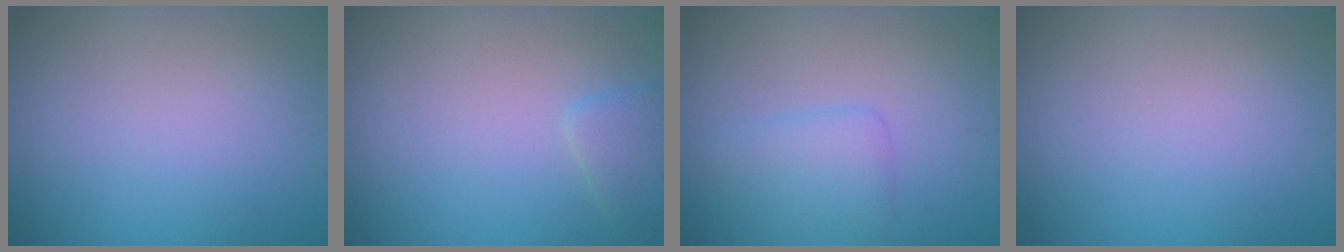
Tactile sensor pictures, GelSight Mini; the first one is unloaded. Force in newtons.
{"total": 1.8, "press": 1.8, "slide": 0.2}
{"total": 2.5, "press": 2.5, "slide": 0.2}
{"total": 0.0}